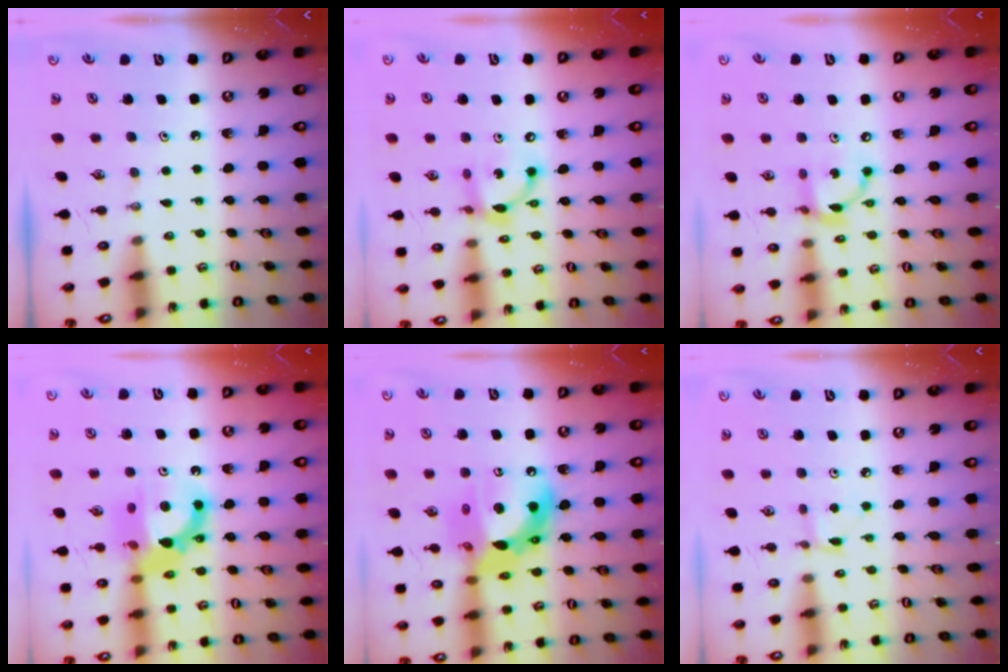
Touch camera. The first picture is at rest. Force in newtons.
{"total": 11.1, "press": 11.1, "slide": 0.7}
{"total": 9.8, "press": 9.8, "slide": 0.5}
{"total": 13.2, "press": 13.2, "slide": 1.4}
{"total": 18.1, "press": 18.0, "slide": 2.1}
{"total": 2.0, "press": 2.0, "slide": 0.1}